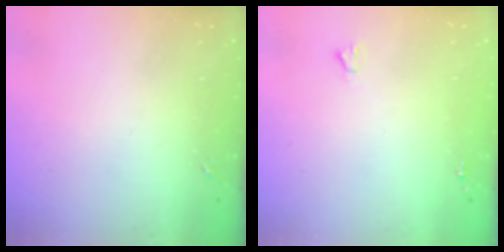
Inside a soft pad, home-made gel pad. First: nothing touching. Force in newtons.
{"total": 1.6, "press": 1.6, "slide": 0.1}